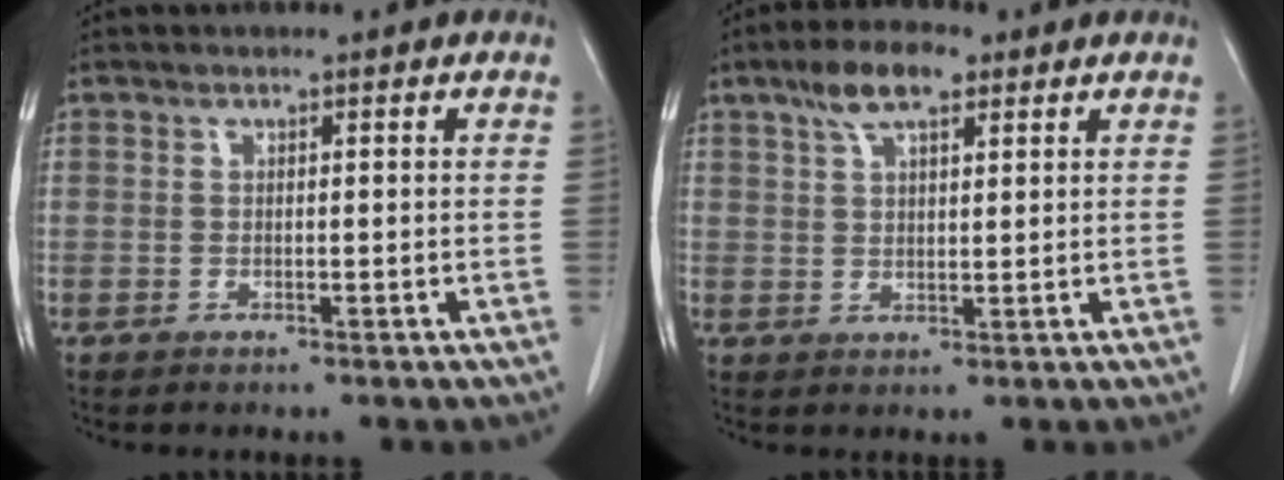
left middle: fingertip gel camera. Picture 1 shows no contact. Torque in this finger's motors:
{"motor_torque": [0.31, -0.19, -0.06, 0.01]}